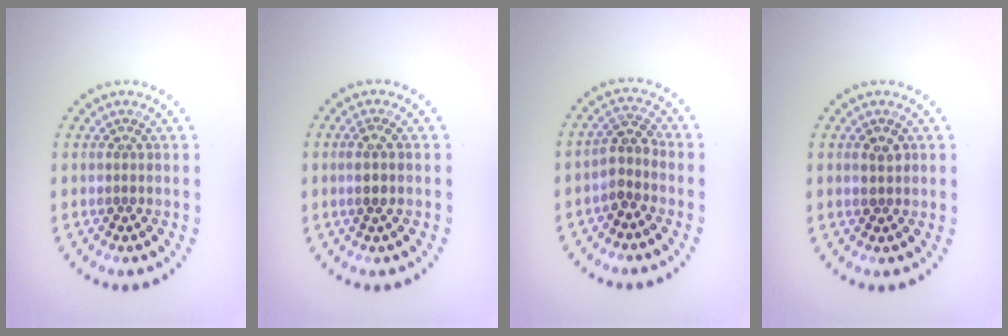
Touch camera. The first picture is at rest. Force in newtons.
{"total": 1.2, "press": 0.9, "slide": 0.7}
{"total": 2.3, "press": 1.8, "slide": 1.5}
{"total": 1.5, "press": 1.5, "slide": 0.2}